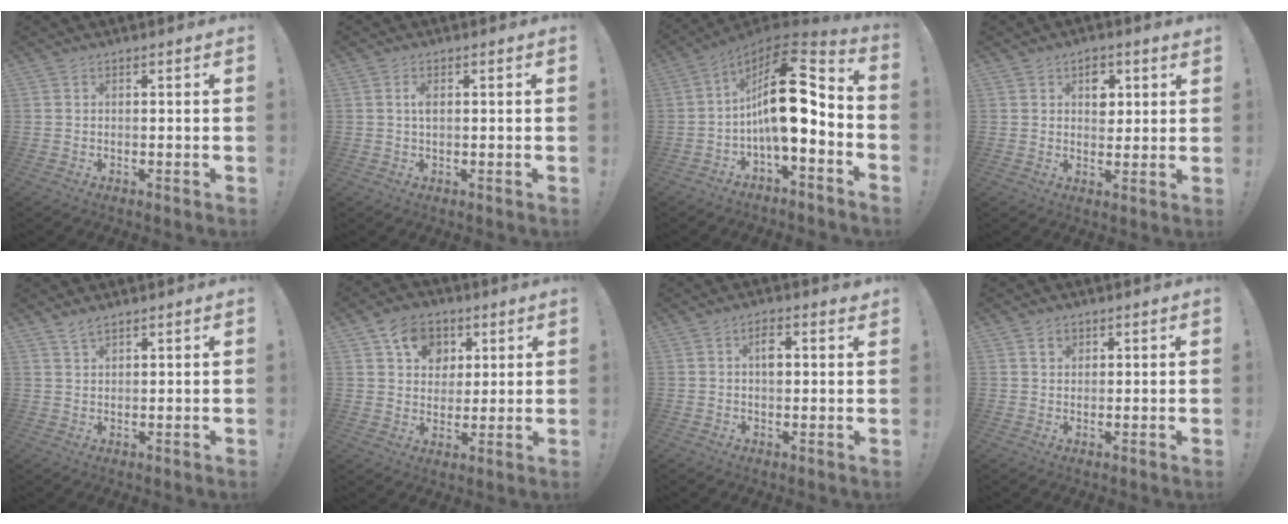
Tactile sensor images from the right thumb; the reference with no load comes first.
{"total": 2.1, "force": [0.2, 0.9, 1.9], "torque": [-0.025, -0.001, -0.001]}
{"total": 19.2, "force": [0.7, 8.2, 17.4], "torque": [-0.291, -0.003, 0.014]}
{"total": 5.8, "force": [2.2, 4.4, 3.1], "torque": [-0.025, -0.009, 0.034]}
{"total": 2.7, "force": [2.3, 0.8, 1.2], "torque": [-0.022, -0.012, 0.042]}
{"total": 11.9, "force": [5.1, 9.6, 5.0], "torque": [-0.075, -0.015, 0.101]}
{"total": 3.9, "force": [1.1, 2.1, 3.1], "torque": [-0.037, -0.003, 0.011]}
{"total": 2.8, "force": [1.4, 2.2, 1.2], "torque": [-0.006, -0.004, 0.023]}